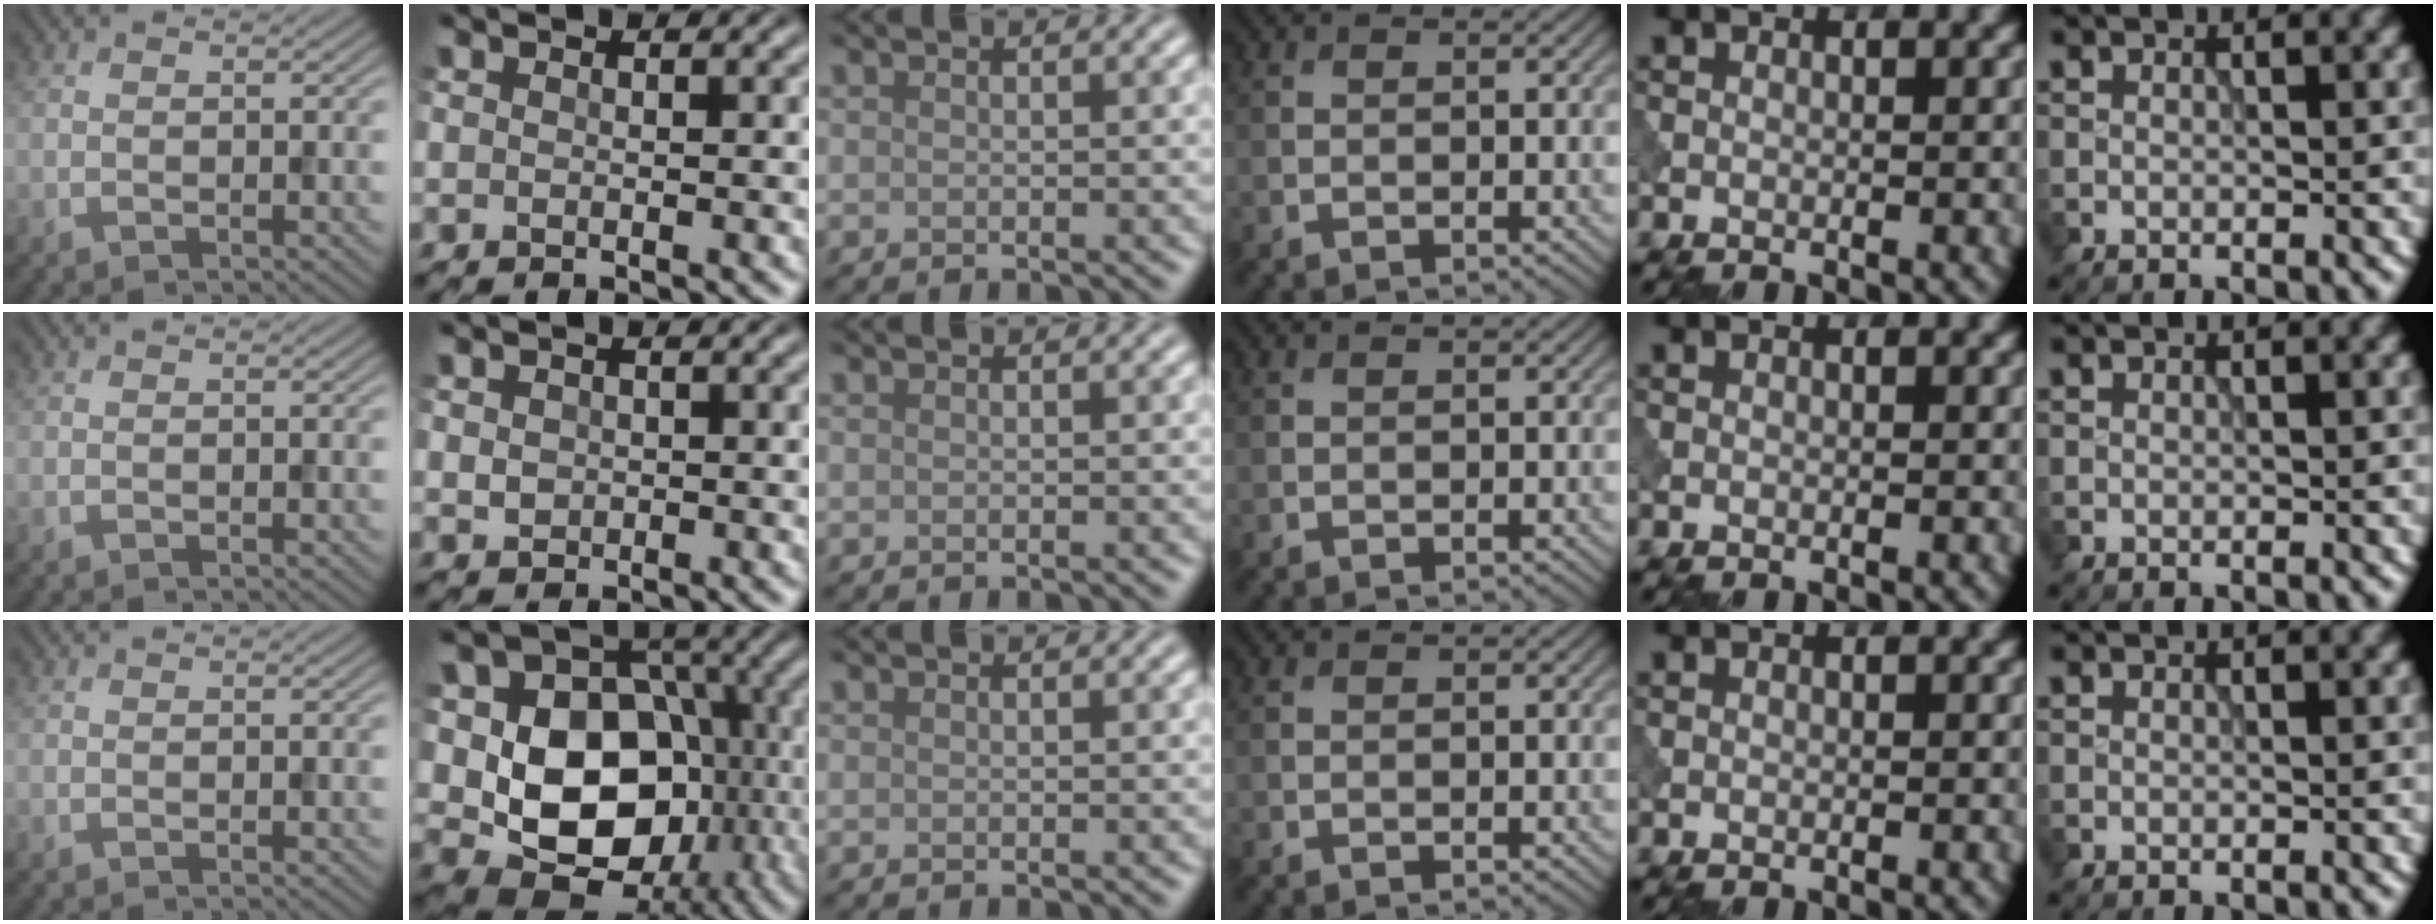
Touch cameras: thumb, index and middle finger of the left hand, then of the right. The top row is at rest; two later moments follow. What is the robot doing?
{"motion": "press", "object": "tv remote"}